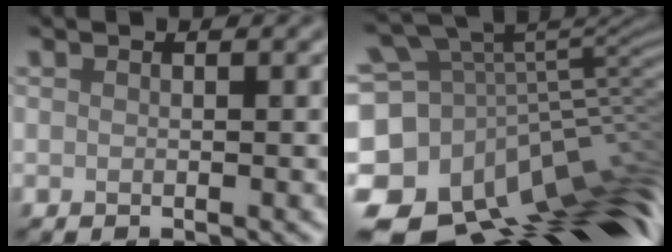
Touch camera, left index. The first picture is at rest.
{"total": 15.3, "force": [-7.5, 8.3, 10.5], "torque": [-0.218, 0.030, -0.115]}